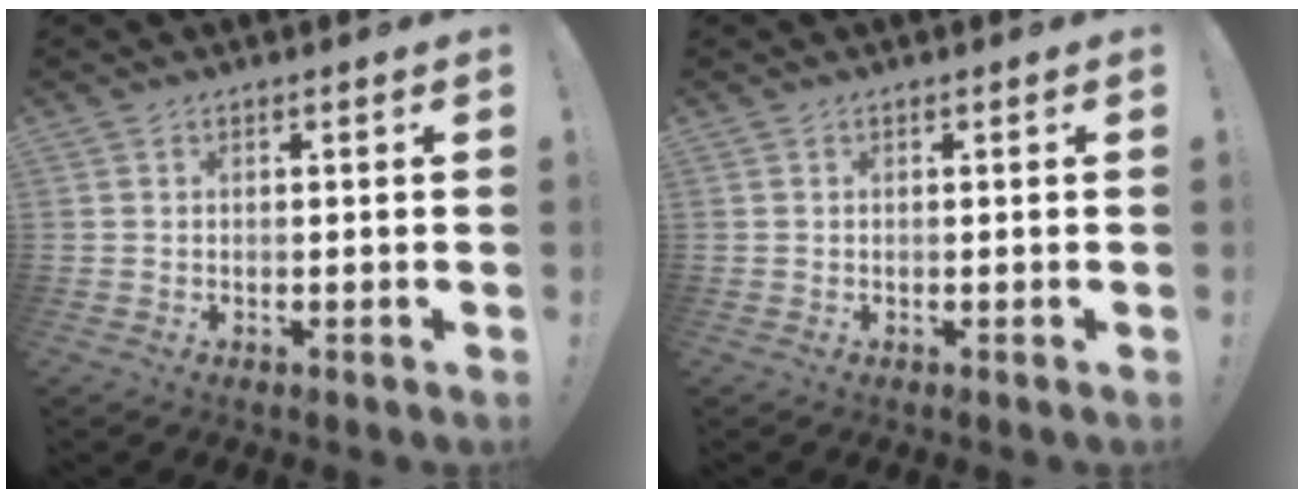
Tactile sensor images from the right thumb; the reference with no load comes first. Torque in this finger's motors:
{"motor_torque": [0.00, 0.00, 0.00, 0.00, 0.00]}